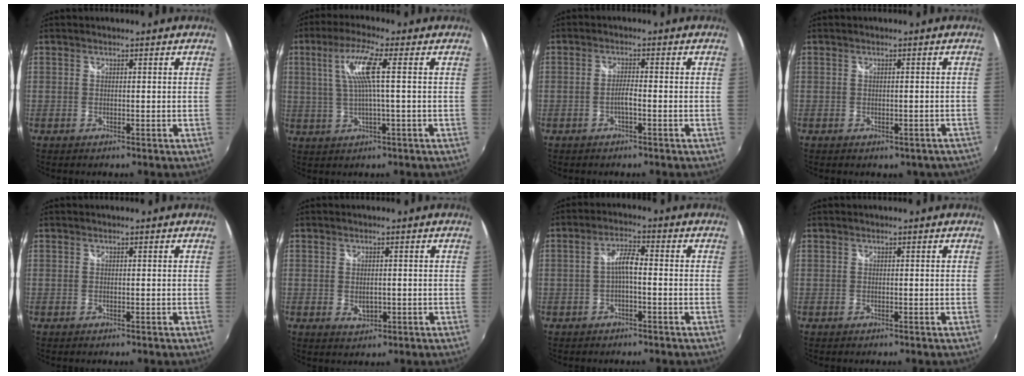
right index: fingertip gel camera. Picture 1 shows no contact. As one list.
[{"total": 7.7, "force": [1.7, -0.2, 7.5], "torque": [-0.144, 0.003, 0.037]}, {"total": 1.8, "force": [-0.9, 0.1, 1.6], "torque": [-0.030, 0.001, -0.018]}, {"total": 3.9, "force": [-2.9, 2.0, 1.6], "torque": [-0.028, -0.005, -0.024]}, {"total": 0.0}, {"total": 2.9, "force": [-0.4, 2.0, 2.0], "torque": [-0.034, -0.004, -0.004]}, {"total": 3.5, "force": [-0.9, 0.7, 3.4], "torque": [-0.067, 0.010, -0.017]}, {"total": 0.0}]